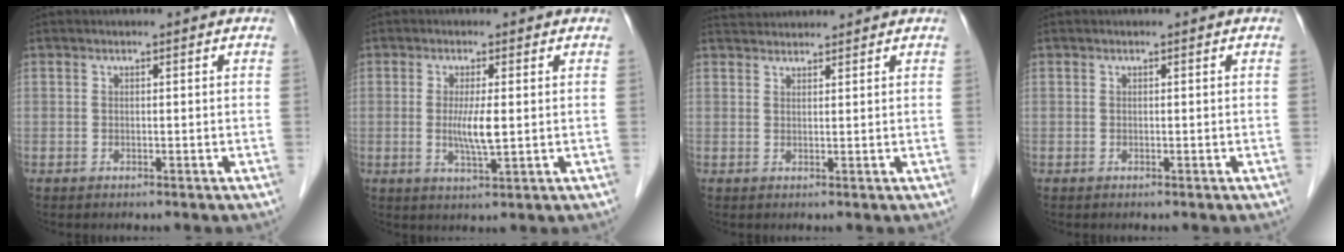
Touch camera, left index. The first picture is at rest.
{"total": 4.4, "force": [0.1, 0.6, 4.3], "torque": [-0.079, -0.008, 0.004]}
{"total": 5.3, "force": [5.2, 0.9, 0.9], "torque": [-0.008, 0.035, 0.081]}
{"total": 0.0}